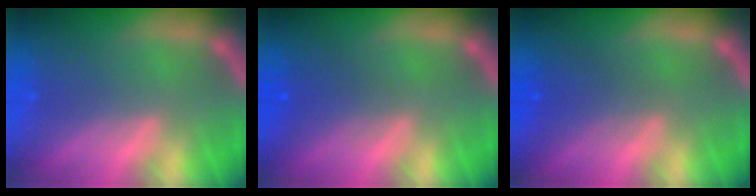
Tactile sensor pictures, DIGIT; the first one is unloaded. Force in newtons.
{"total": 1.9}
{"total": 2.5}